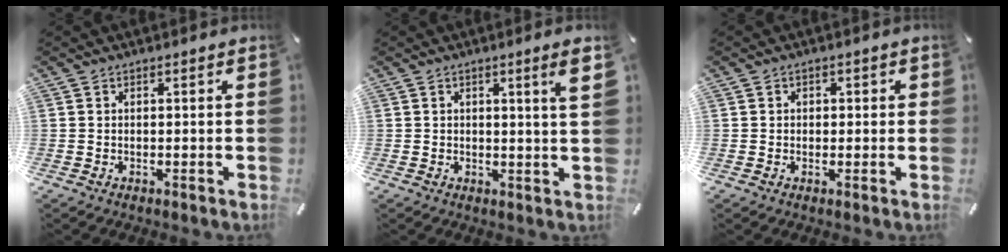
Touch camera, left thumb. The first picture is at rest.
{"total": 4.9, "force": [1.6, 0.2, 4.6], "torque": [-0.071, -0.007, 0.021]}
{"total": 1.4, "force": [-0.3, 1.3, 0.3], "torque": [0.001, 0.002, -0.010]}